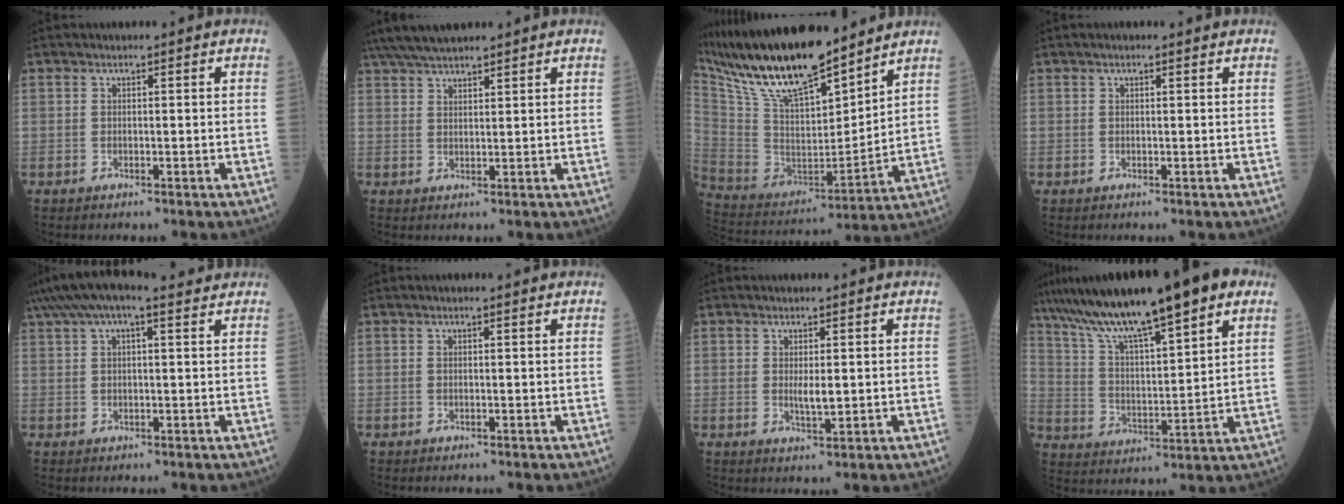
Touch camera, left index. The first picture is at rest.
{"total": 8.9, "force": [7.7, 1.6, 4.2], "torque": [-0.076, 0.031, 0.140]}
{"total": 20.7, "force": [17.0, 4.3, 11.1], "torque": [-0.216, -0.001, 0.318]}
{"total": 1.3, "force": [1.0, 0.3, 0.8], "torque": [-0.018, 0.012, 0.016]}
{"total": 9.8, "force": [7.2, 2.8, 6.0], "torque": [-0.120, 0.052, 0.120]}
{"total": 0.6, "force": [0.5, 0.2, 0.4], "torque": [-0.013, 0.006, 0.008]}
{"total": 2.4, "force": [0.2, 0.8, 2.3], "torque": [-0.045, -0.010, 0.008]}
{"total": 21.0, "force": [14.9, 2.5, 14.6], "torque": [-0.251, 0.027, 0.250]}